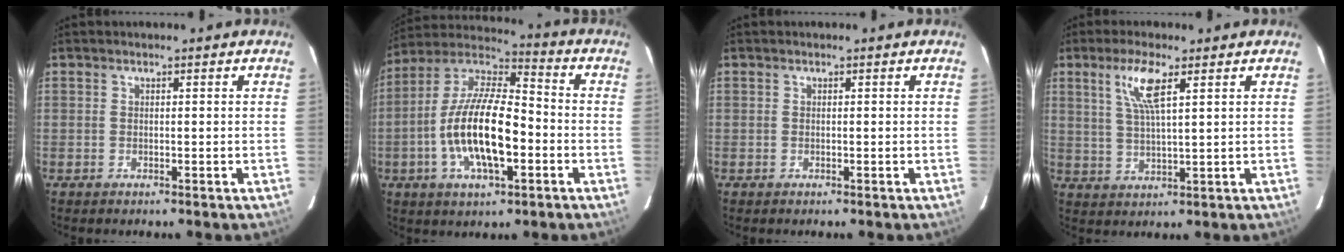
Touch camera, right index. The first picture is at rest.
{"total": 17.6, "force": [-4.3, 6.5, 15.8], "torque": [-0.311, -0.001, -0.084]}
{"total": 0.0}
{"total": 6.7, "force": [3.2, 1.0, 5.8], "torque": [-0.118, 0.001, 0.065]}